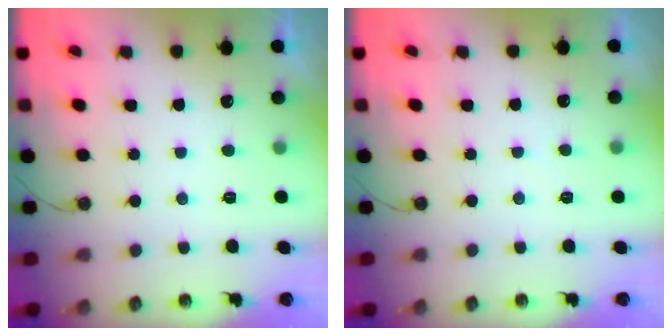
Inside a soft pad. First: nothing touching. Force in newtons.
{"total": 1.2, "press": 1.2, "slide": 0.3}